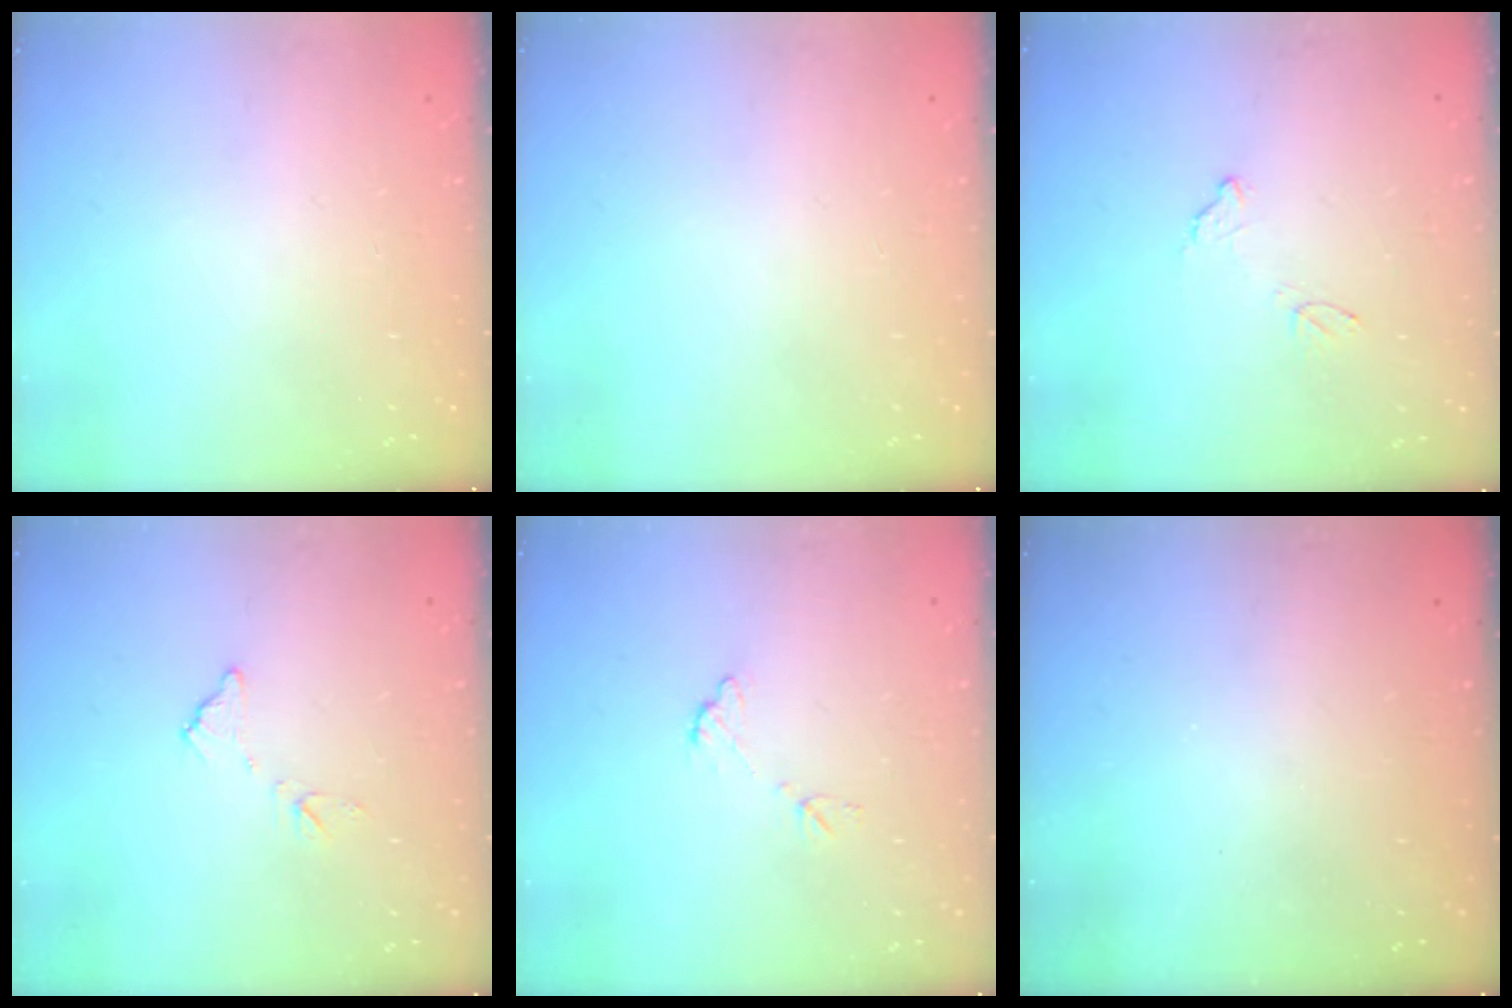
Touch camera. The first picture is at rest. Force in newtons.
{"total": 0.0}
{"total": 8.0, "press": 8.0, "slide": 0.4}
{"total": 7.5, "press": 7.5, "slide": 0.5}
{"total": 7.3, "press": 7.3, "slide": 0.3}
{"total": 3.2, "press": 3.2, "slide": 0.1}